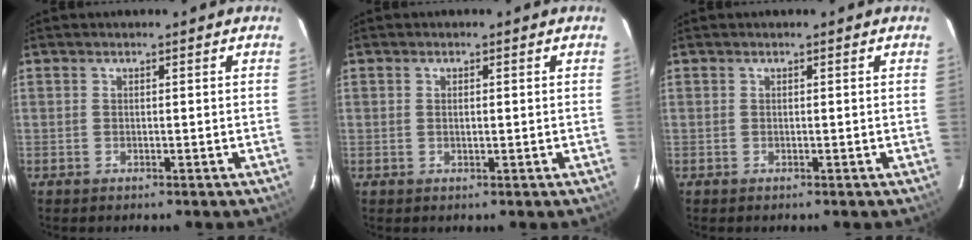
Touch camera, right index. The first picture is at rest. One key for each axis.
{"total": 1.0, "fx": 0.1, "fy": 0.5, "fz": 0.8, "tx": -0.015, "ty": 0.001, "tz": 0.001}
{"total": 0.0}